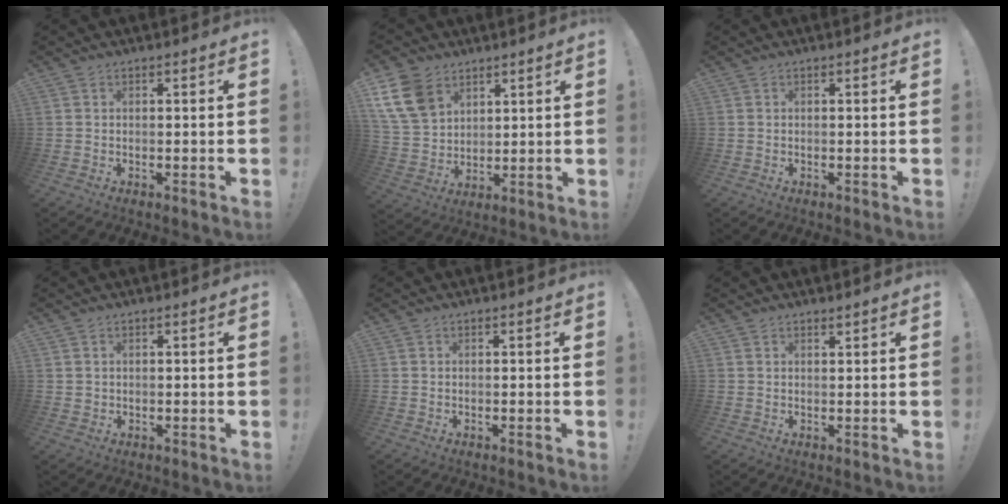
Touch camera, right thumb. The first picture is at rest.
{"total": 14.3, "force": [7.5, 10.1, 6.7], "torque": [-0.124, -0.031, 0.153]}
{"total": 0.0}
{"total": 1.1, "force": [0.6, 0.9, 0.2], "torque": [0.000, 0.000, 0.010]}
{"total": 0.0}
{"total": 1.0, "force": [0.9, 0.3, 0.2], "torque": [0.008, -0.006, 0.016]}